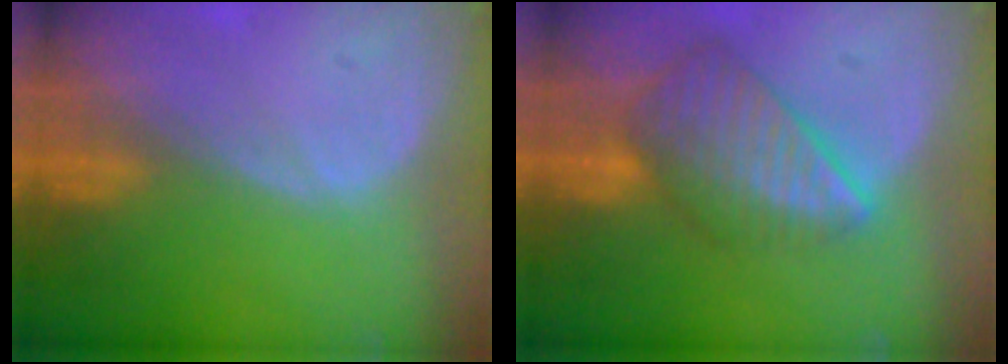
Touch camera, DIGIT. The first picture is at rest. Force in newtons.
{"total": 8.8, "press": 7.6, "slide": 4.4}